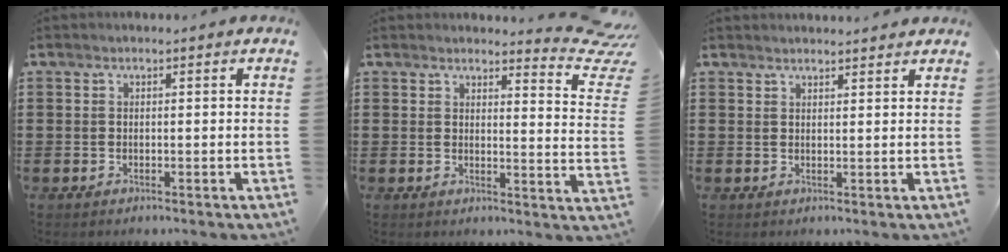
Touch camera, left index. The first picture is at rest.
{"total": 4.5, "force": [4.1, 0.5, 1.9], "torque": [-0.023, -0.030, 0.066]}
{"total": 1.7, "force": [1.7, 0.3, -0.3], "torque": [0.001, 0.001, 0.033]}